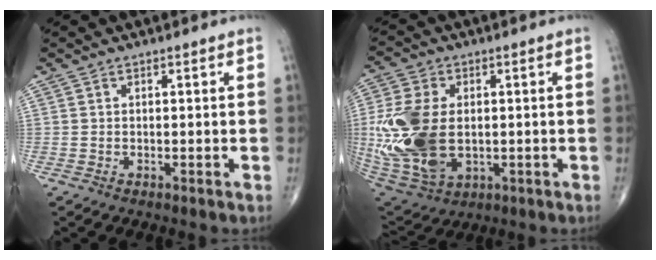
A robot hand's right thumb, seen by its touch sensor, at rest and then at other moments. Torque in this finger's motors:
{"motor_torque": [2.67, 2.33, 0.87, -0.71, 0.62]}